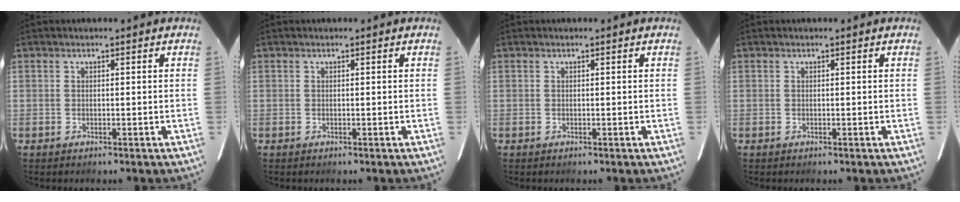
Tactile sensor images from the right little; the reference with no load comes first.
{"total": 0.0}
{"total": 0.0}
{"total": 0.0}